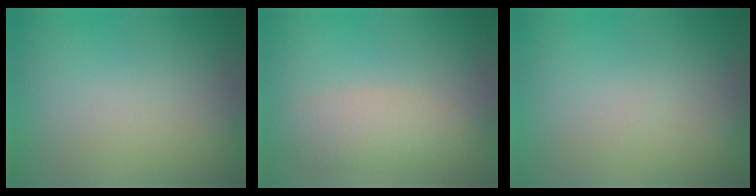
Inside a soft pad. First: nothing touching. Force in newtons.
{"total": 3.1, "press": 3.1, "slide": 0.1}
{"total": 0.0}